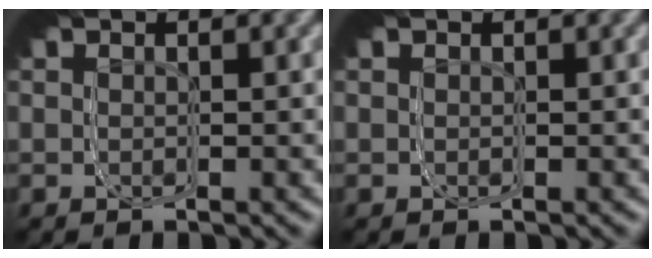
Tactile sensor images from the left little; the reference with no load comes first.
{"total": 0.0}